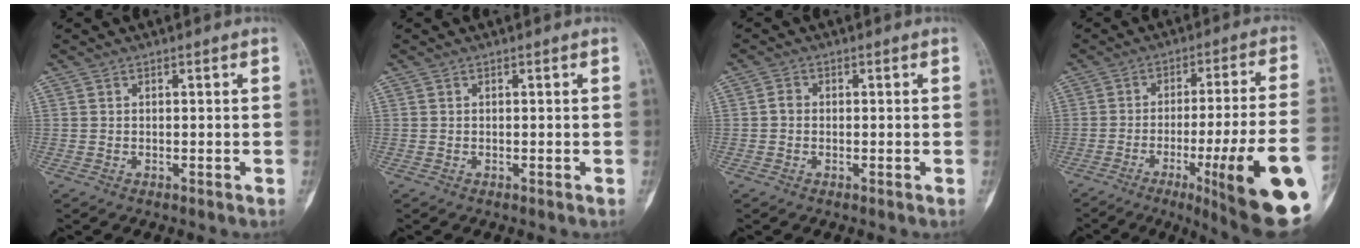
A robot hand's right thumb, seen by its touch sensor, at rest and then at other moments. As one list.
[{"total": 0.0}, {"total": 1.4, "force": [-0.2, 1.2, 0.8], "torque": [-0.009, 0.004, -0.007]}, {"total": 22.3, "force": [-8.0, 2.1, 20.7], "torque": [-0.244, 0.006, -0.108]}]